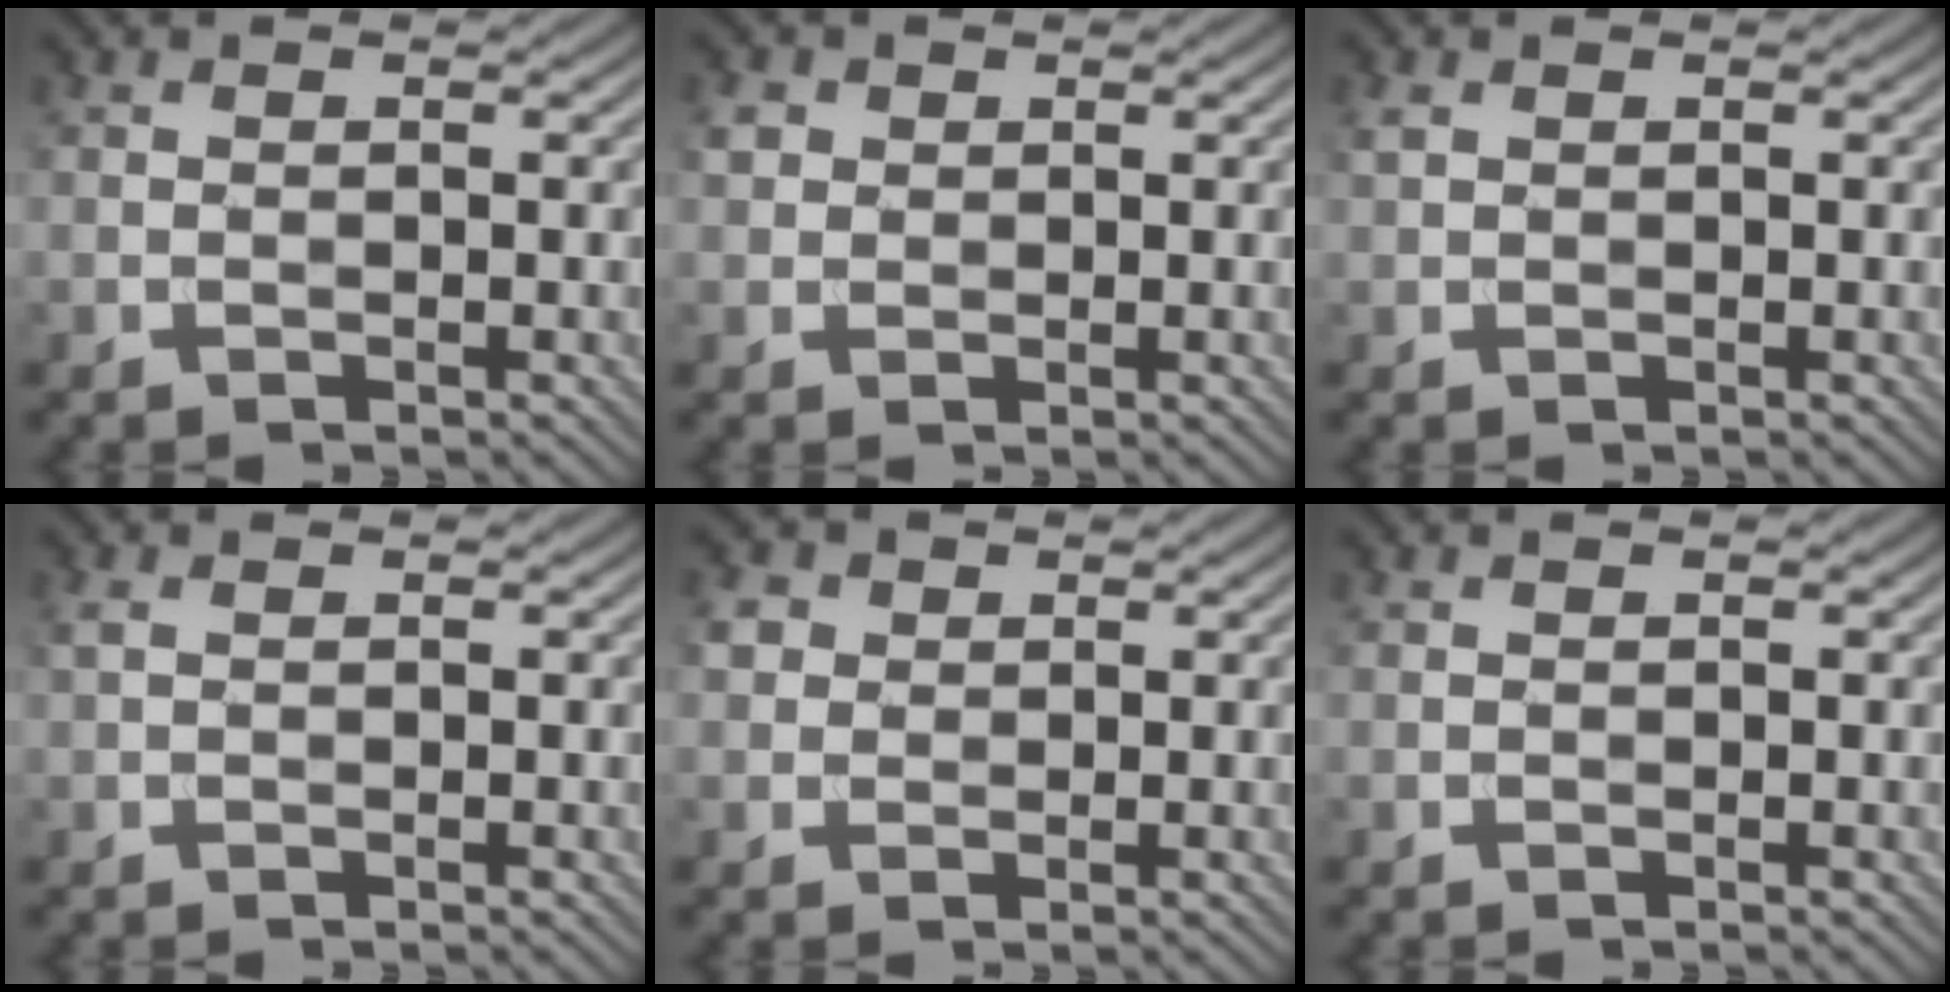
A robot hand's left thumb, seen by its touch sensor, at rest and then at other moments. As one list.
[{"total": 1.9, "force": [0.6, 1.7, 0.6], "torque": [-0.017, 0.001, 0.009]}, {"total": 1.0, "force": [0.5, 0.6, 0.6], "torque": [-0.016, 0.002, 0.011]}, {"total": 1.0, "force": [0.3, 0.5, 0.9], "torque": [-0.027, 0.005, 0.003]}, {"total": 3.0, "force": [0.8, 2.7, 1.1], "torque": [-0.034, 0.007, 0.009]}, {"total": 0.0}]